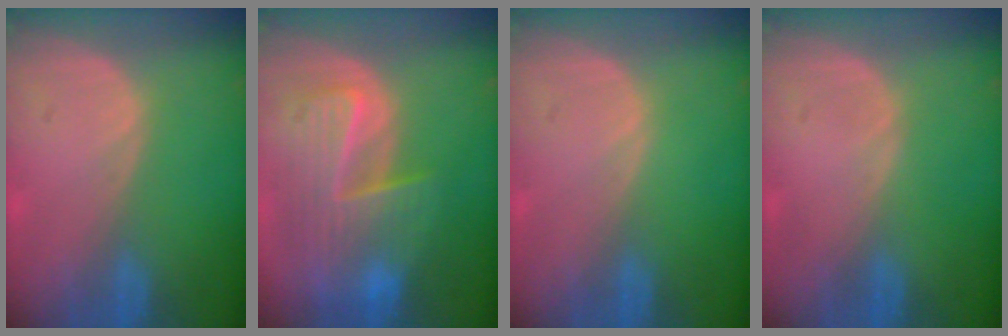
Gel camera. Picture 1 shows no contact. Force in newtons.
{"total": 10.2, "press": 8.9, "slide": 5.0}
{"total": 0.0}
{"total": 0.0}